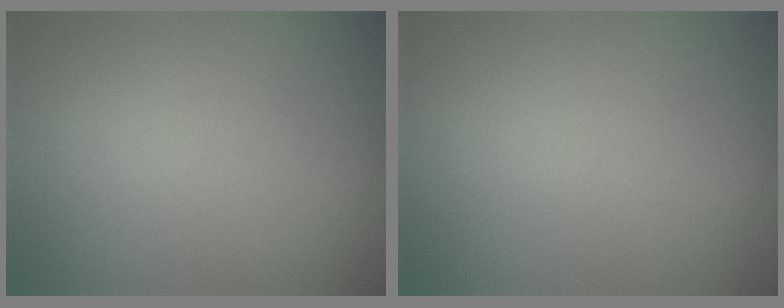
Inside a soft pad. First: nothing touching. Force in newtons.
{"total": 0.0}